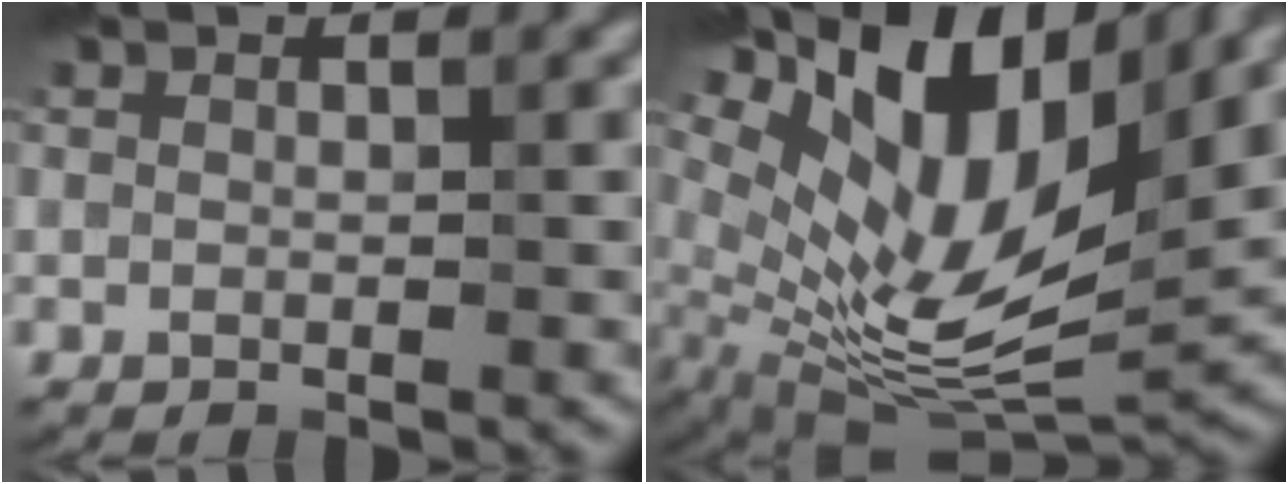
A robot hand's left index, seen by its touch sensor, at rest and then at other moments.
{"total": 14.0, "force": [5.9, 6.5, 10.9], "torque": [-0.207, 0.008, 0.111]}